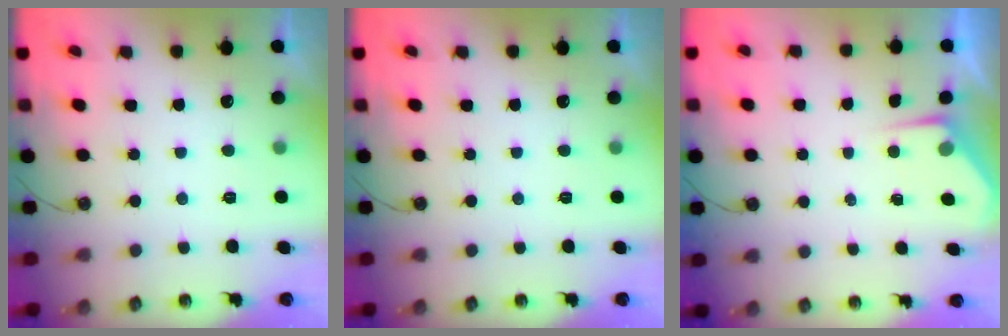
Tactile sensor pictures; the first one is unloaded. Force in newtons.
{"total": 0.0}
{"total": 2.9, "press": 2.9, "slide": 0.5}